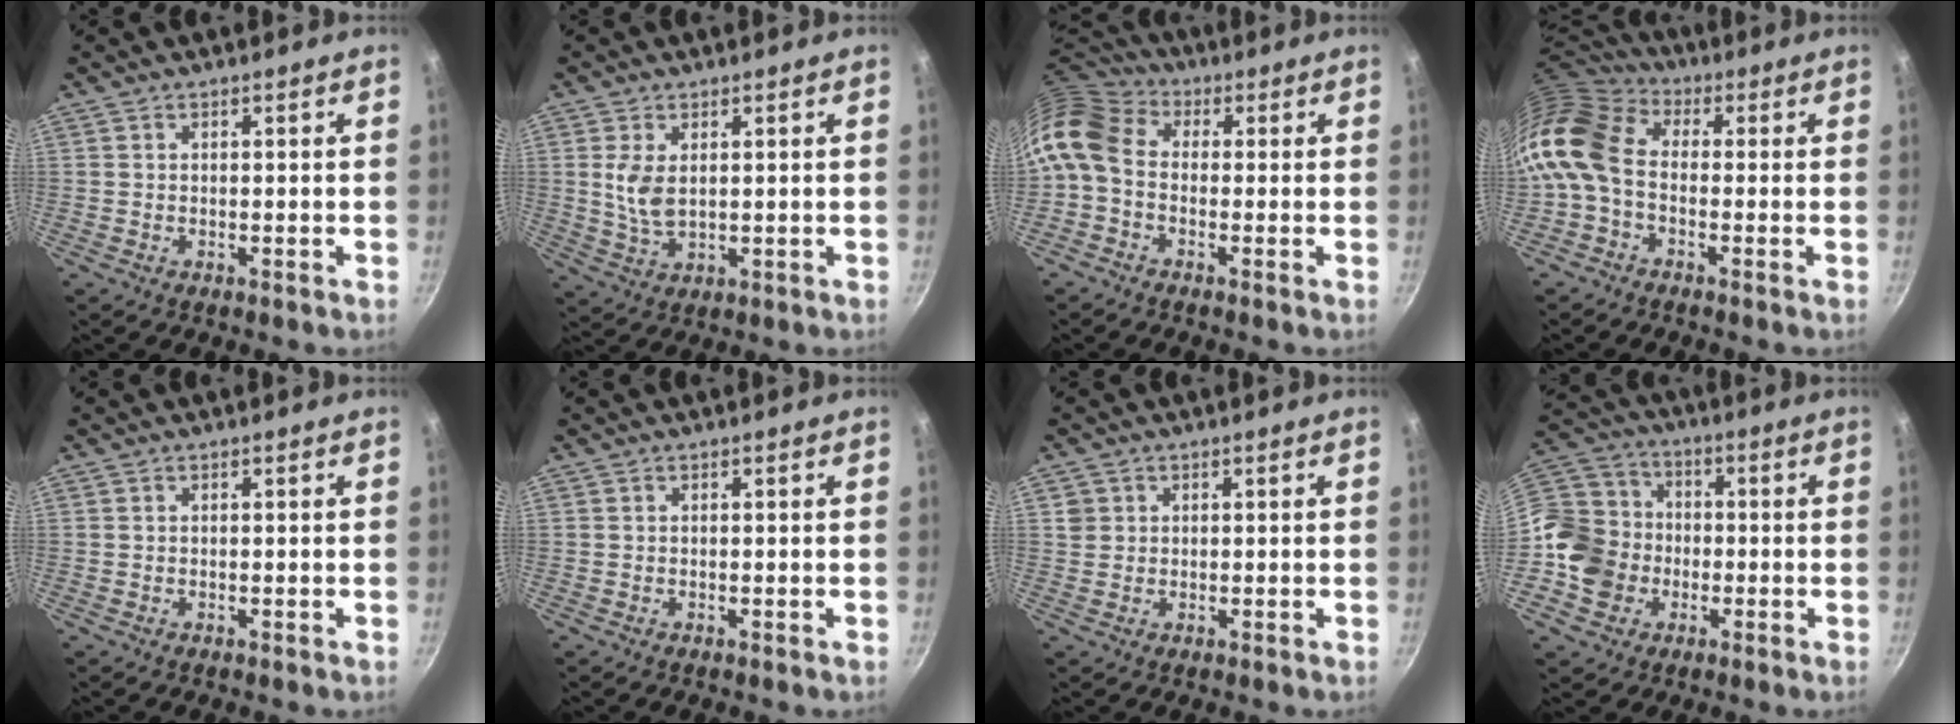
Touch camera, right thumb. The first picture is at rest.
{"total": 5.6, "force": [1.2, 3.1, 4.5], "torque": [-0.089, -0.012, 0.029]}
{"total": 11.0, "force": [-1.1, 8.1, 7.5], "torque": [-0.154, 0.033, -0.044]}
{"total": 11.9, "force": [-2.2, 8.1, 8.4], "torque": [-0.161, 0.037, -0.067]}
{"total": 0.0}
{"total": 0.0}
{"total": 2.1, "force": [0.6, 2.0, 0.5], "torque": [0.004, 0.009, 0.010]}
{"total": 14.9, "force": [-3.5, 12.8, 6.7], "torque": [-0.110, 0.041, -0.075]}